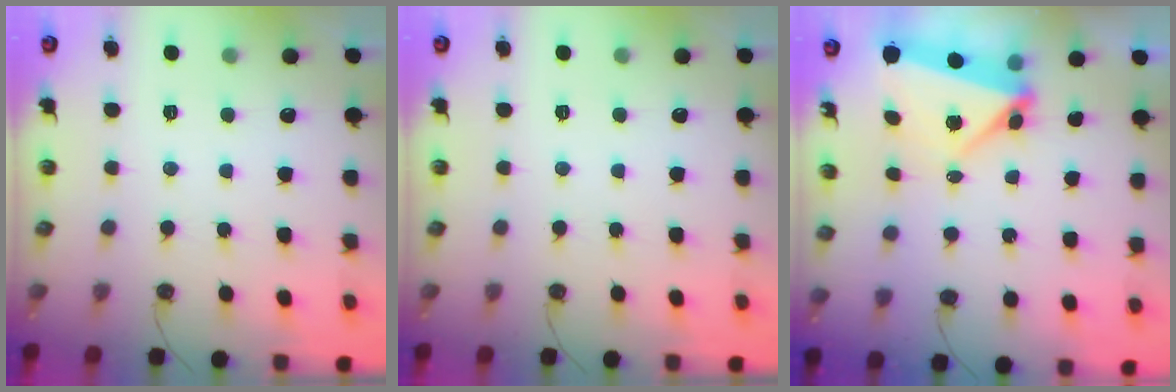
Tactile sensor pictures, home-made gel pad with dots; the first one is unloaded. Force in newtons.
{"total": 0.0}
{"total": 5.4, "press": 4.9, "slide": 2.1}